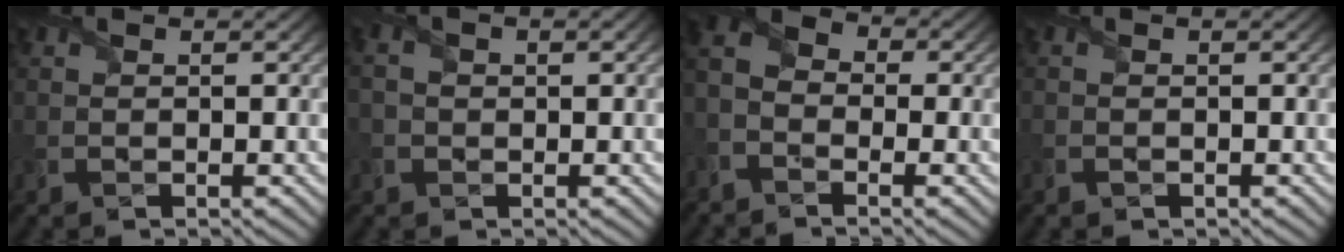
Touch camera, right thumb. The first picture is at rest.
{"total": 2.1, "force": [-0.2, 1.3, 1.6], "torque": [-0.036, 0.002, -0.006]}
{"total": 5.6, "force": [-3.0, 3.8, 2.9], "torque": [-0.070, -0.001, -0.070]}
{"total": 0.5, "force": [-0.5, 0.1, 0.1], "torque": [-0.001, -0.002, -0.011]}